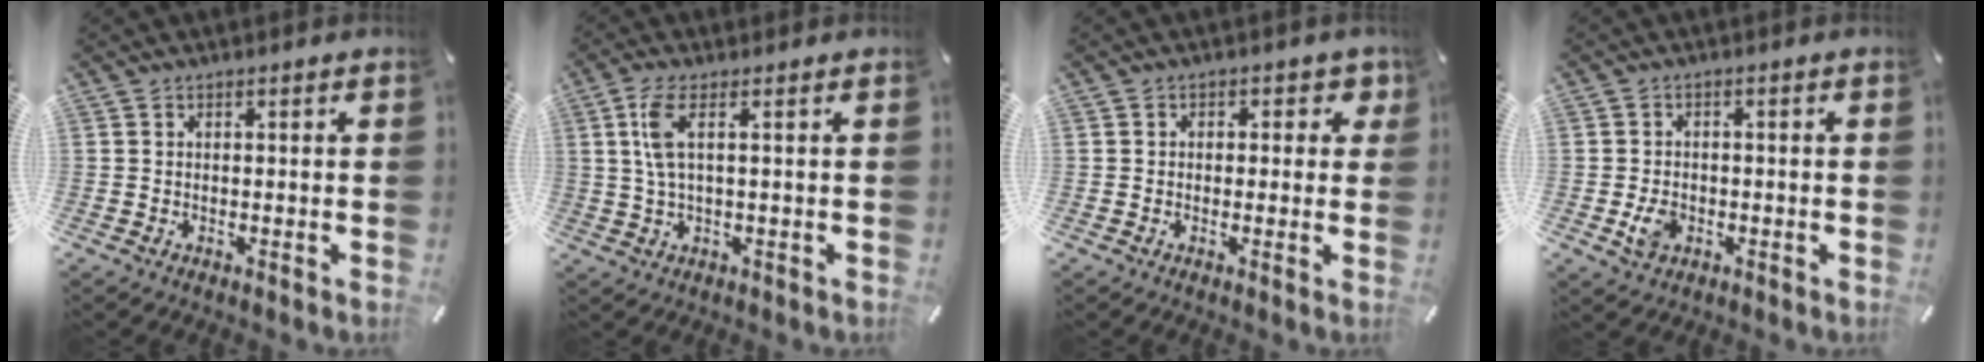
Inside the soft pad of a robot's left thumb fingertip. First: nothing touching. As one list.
[{"total": 6.1, "force": [1.4, 1.9, 5.6], "torque": [-0.120, 0.002, 0.023]}, {"total": 3.2, "force": [0.2, 2.6, 1.9], "torque": [-0.007, -0.001, -0.006]}, {"total": 4.4, "force": [-1.2, 3.5, 2.5], "torque": [-0.054, -0.004, -0.025]}]